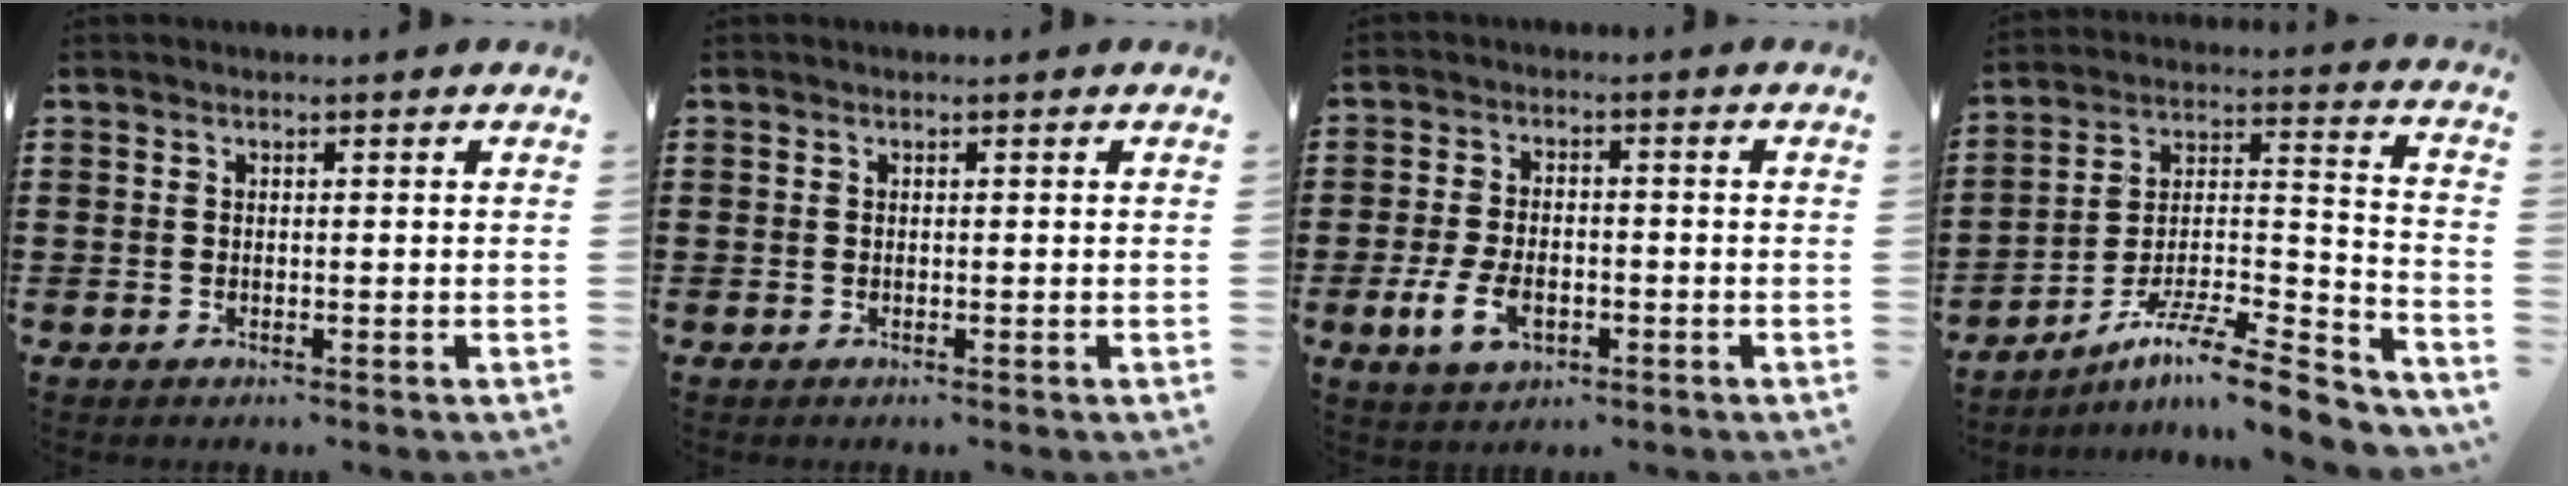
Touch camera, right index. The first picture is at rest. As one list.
[{"total": 0.0}, {"total": 5.7, "force": [-2.0, 3.3, 4.2], "torque": [-0.099, -0.003, -0.040]}, {"total": 10.4, "force": [-8.3, 1.1, 6.2], "torque": [-0.093, 0.014, -0.159]}]